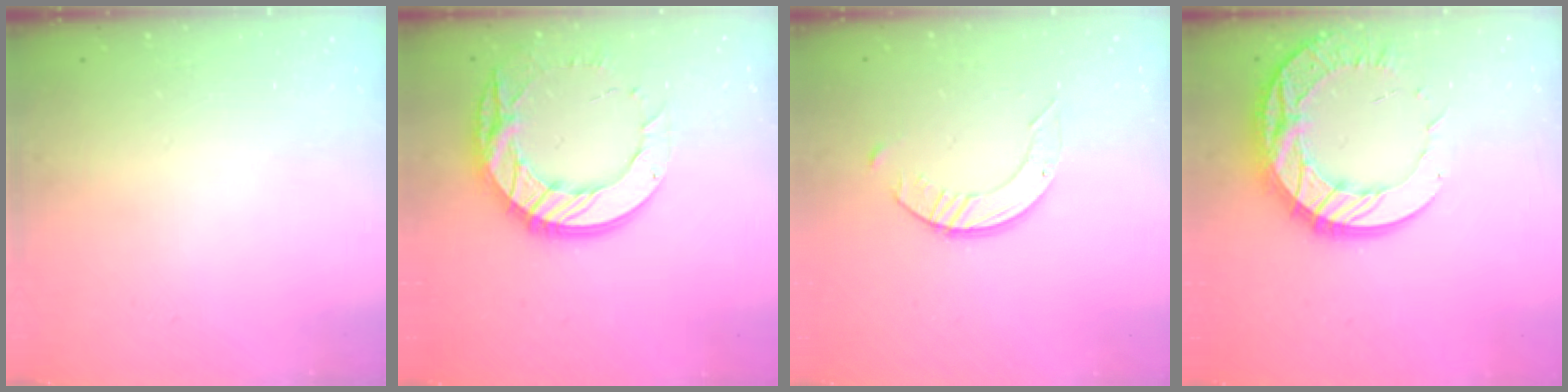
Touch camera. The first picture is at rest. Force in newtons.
{"total": 17.2, "press": 17.1, "slide": 1.3}
{"total": 3.5, "press": 3.5, "slide": 0.3}
{"total": 17.9, "press": 17.8, "slide": 1.6}